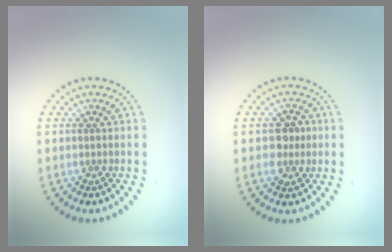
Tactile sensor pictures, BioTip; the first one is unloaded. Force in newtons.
{"total": 2.2, "press": 2.2, "slide": 0.4}